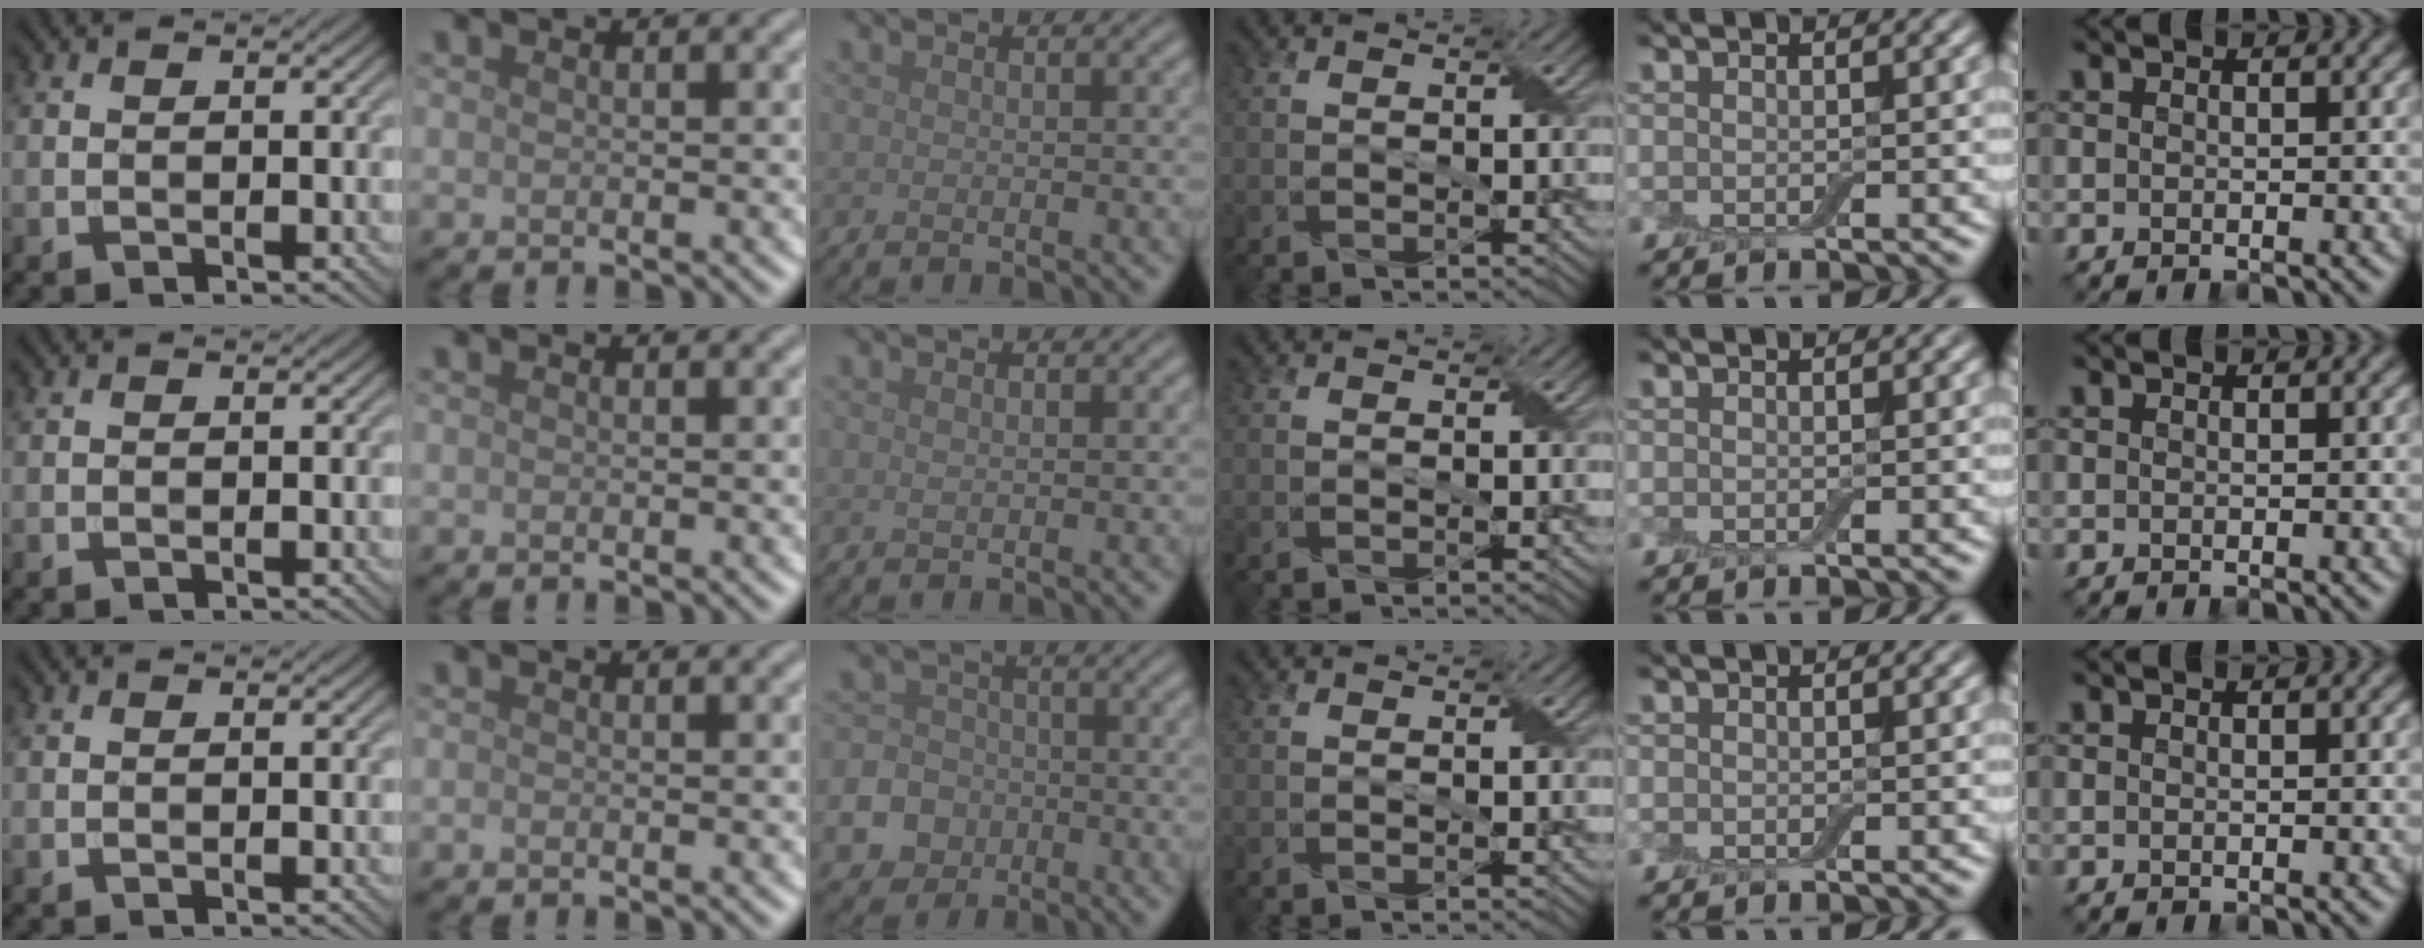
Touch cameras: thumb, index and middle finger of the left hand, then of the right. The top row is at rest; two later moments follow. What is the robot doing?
{"motion": "fold", "object": "aluminum foil"}